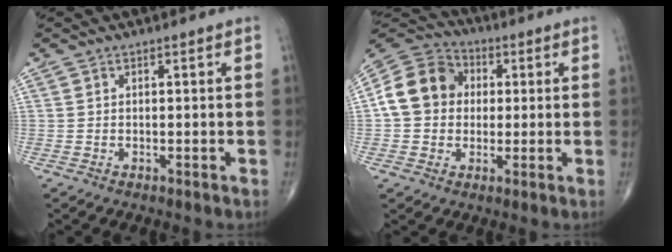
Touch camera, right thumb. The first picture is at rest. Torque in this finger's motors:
{"motor_torque": [1.10, 2.43, 0.82, -0.54, 0.12]}